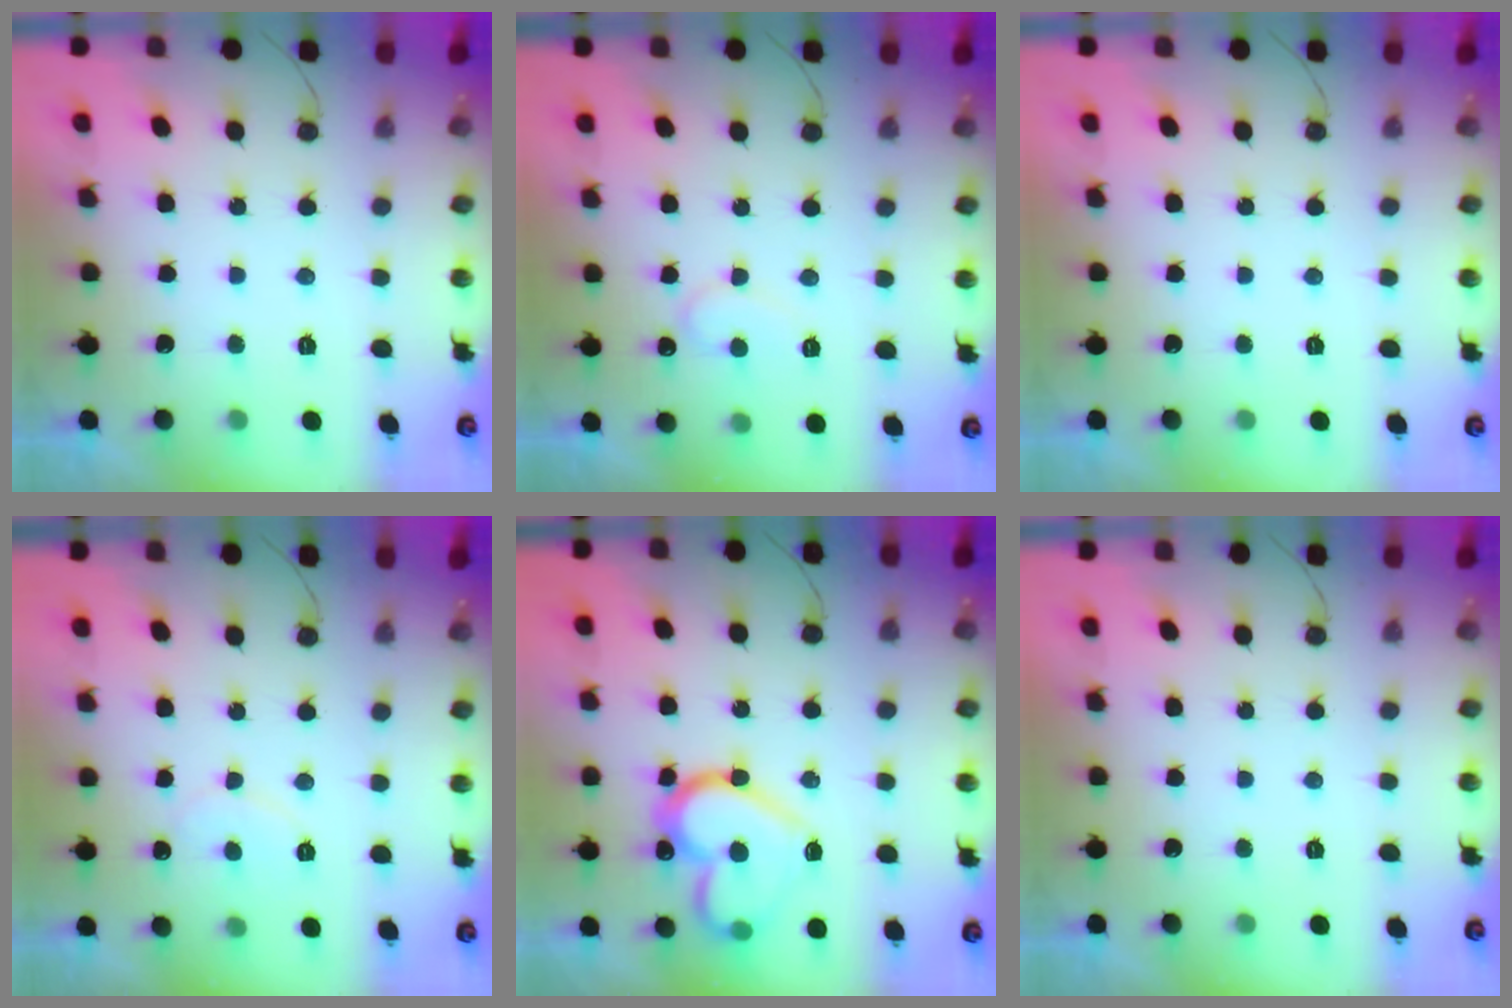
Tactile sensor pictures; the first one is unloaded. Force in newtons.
{"total": 7.5, "press": 7.5, "slide": 0.4}
{"total": 0.0}
{"total": 7.6, "press": 7.6, "slide": 0.7}
{"total": 19.8, "press": 19.7, "slide": 1.4}
{"total": 0.0}